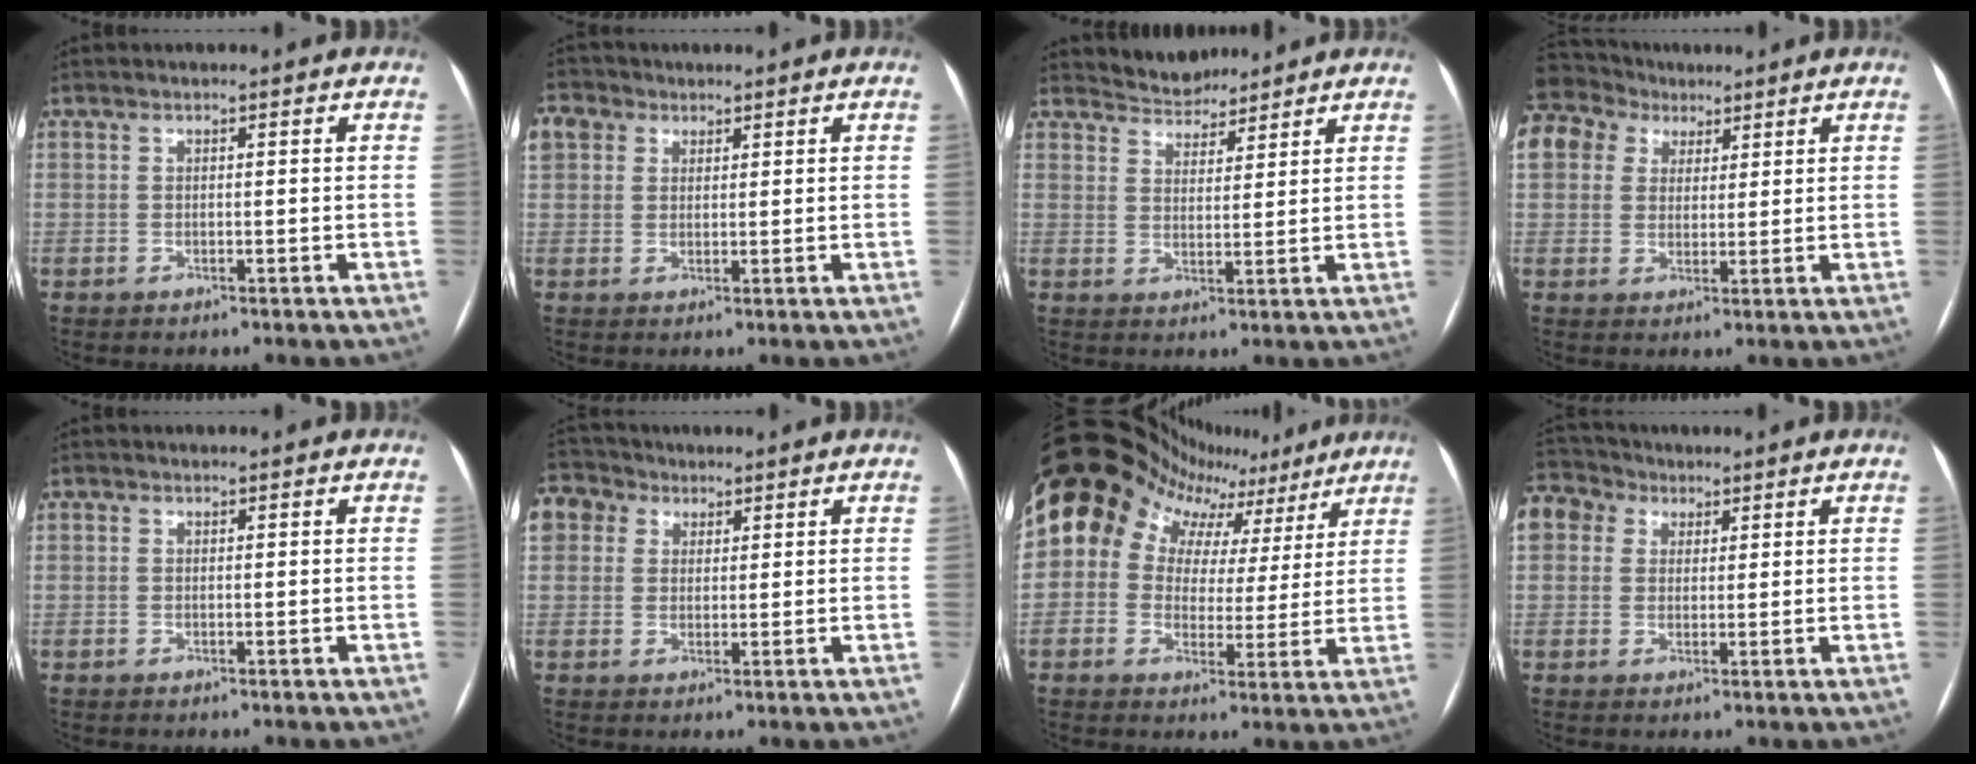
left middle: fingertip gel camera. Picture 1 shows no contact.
{"total": 9.2, "force": [4.7, 6.9, 3.9], "torque": [-0.112, 0.038, 0.091]}
{"total": 4.9, "force": [4.7, 1.4, -0.2], "torque": [0.000, 0.012, 0.081]}
{"total": 16.8, "force": [9.5, 12.2, 6.6], "torque": [-0.207, 0.085, 0.182]}
{"total": 0.0}
{"total": 9.1, "force": [4.6, 7.1, 3.2], "torque": [-0.088, 0.043, 0.088]}
{"total": 20.4, "force": [11.3, 14.2, 9.2], "torque": [-0.178, 0.090, 0.161]}
{"total": 11.9, "force": [6.2, 9.0, 4.6], "torque": [-0.136, 0.059, 0.116]}